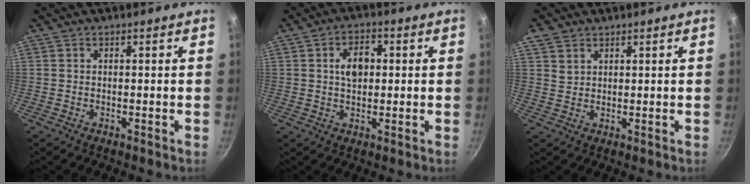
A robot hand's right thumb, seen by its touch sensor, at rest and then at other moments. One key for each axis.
{"total": 5.9, "fx": 0.9, "fy": 3.9, "fz": 4.3, "tx": -0.050, "ty": 0.008, "tz": 0.011}
{"total": 2.9, "fx": 1.7, "fy": 2.1, "fz": 1.0, "tx": -0.009, "ty": -0.004, "tz": 0.031}